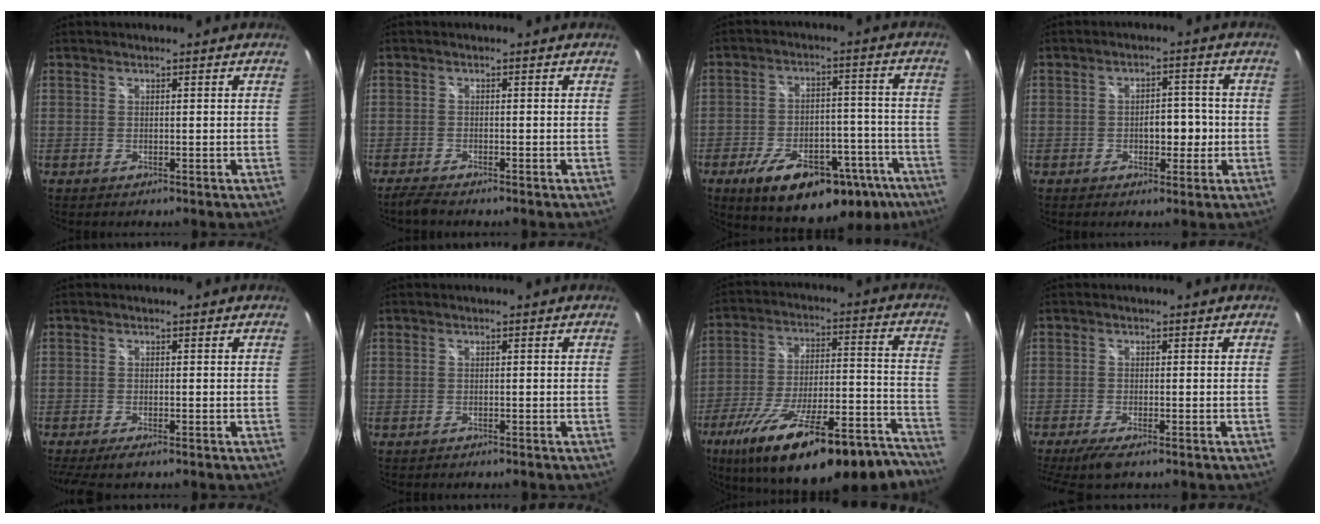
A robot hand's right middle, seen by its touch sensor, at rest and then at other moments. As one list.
[{"total": 2.6, "force": [-2.3, 0.1, 1.1], "torque": [-0.032, -0.007, -0.043]}, {"total": 21.9, "force": [-13.4, 10.4, 13.9], "torque": [-0.222, 0.006, -0.173]}, {"total": 3.9, "force": [-0.4, 2.6, 2.8], "torque": [-0.042, 0.011, -0.003]}, {"total": 5.2, "force": [-4.0, 0.8, 3.3], "torque": [-0.070, -0.024, -0.067]}, {"total": 0.0}, {"total": 29.3, "force": [-22.5, 7.8, 17.0], "torque": [-0.267, -0.024, -0.318]}, {"total": 4.7, "force": [-3.5, 0.6, 3.1], "torque": [-0.070, -0.018, -0.062]}]